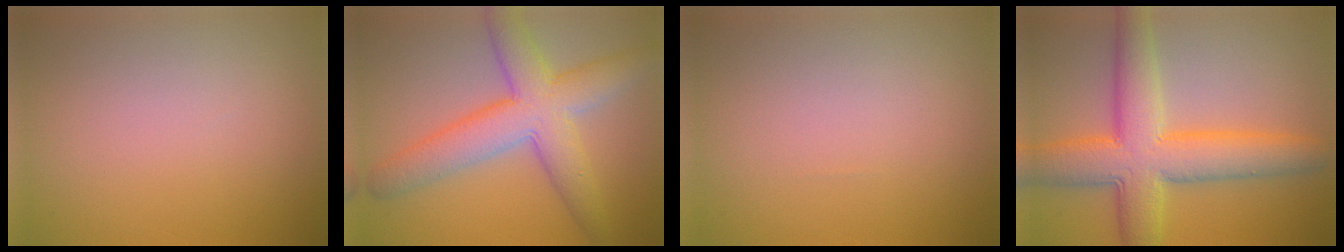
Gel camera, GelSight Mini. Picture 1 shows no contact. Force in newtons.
{"total": 7.6, "press": 7.6, "slide": 0.3}
{"total": 0.0}
{"total": 8.9, "press": 8.9, "slide": 0.1}